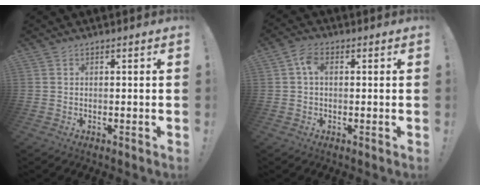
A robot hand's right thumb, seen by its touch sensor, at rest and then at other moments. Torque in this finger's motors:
{"motor_torque": [-0.03, -0.27, 0.10, 0.08, 0.06]}